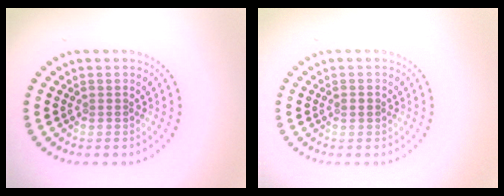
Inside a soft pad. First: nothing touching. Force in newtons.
{"total": 1.1, "press": 1.1, "slide": 0.2}